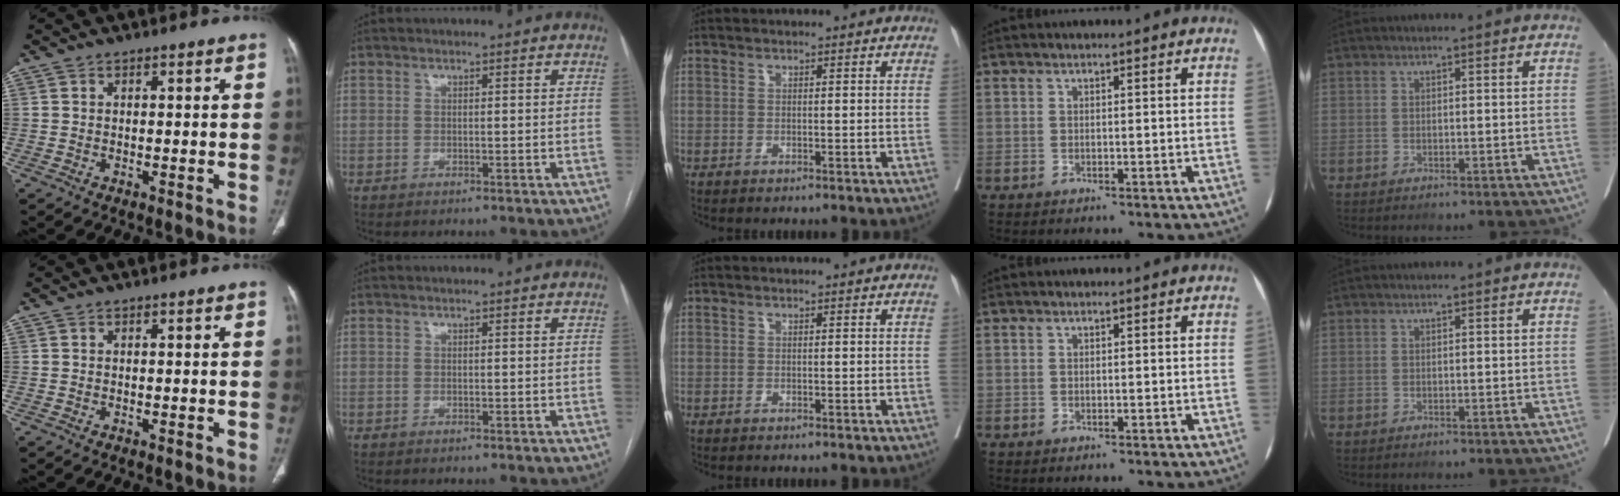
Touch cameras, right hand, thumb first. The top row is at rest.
{}